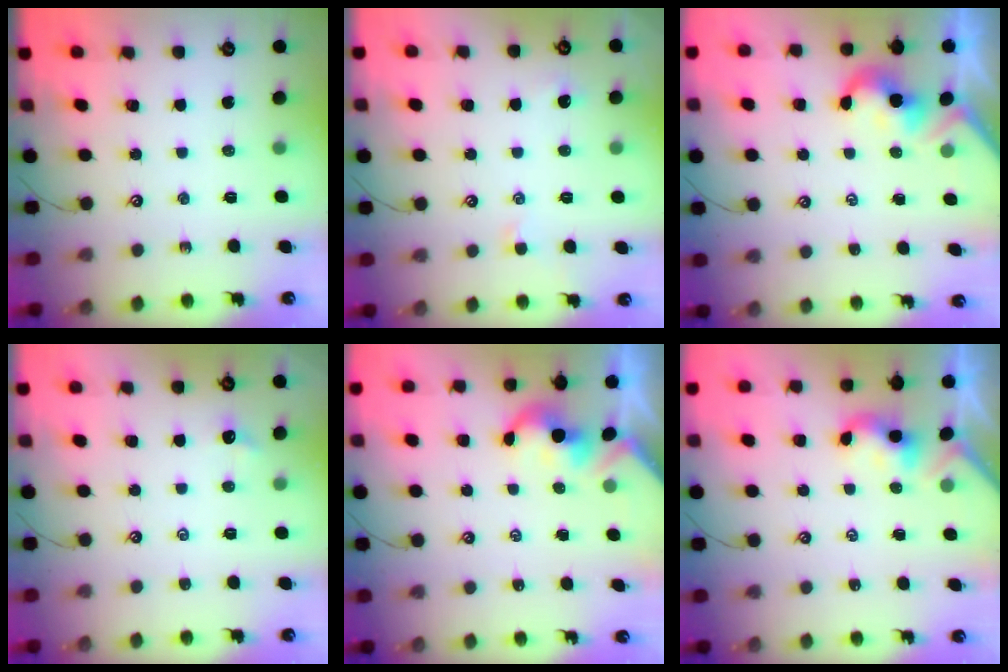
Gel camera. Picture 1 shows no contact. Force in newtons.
{"total": 1.0, "press": 0.9, "slide": 0.4}
{"total": 1.9, "press": 1.9, "slide": 0.5}
{"total": 0.9, "press": 0.8, "slide": 0.4}
{"total": 2.3, "press": 2.2, "slide": 0.3}
{"total": 2.2, "press": 2.2, "slide": 0.2}